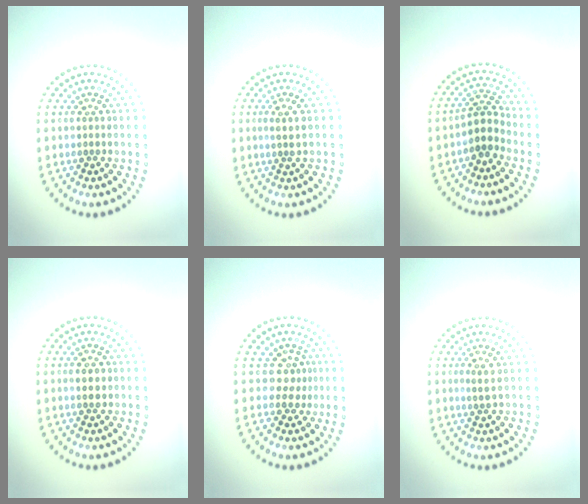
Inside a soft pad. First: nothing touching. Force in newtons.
{"total": 1.5, "press": 1.3, "slide": 0.8}
{"total": 2.7, "press": 2.2, "slide": 1.6}
{"total": 1.5, "press": 1.5, "slide": 0.0}
{"total": 2.2, "press": 1.5, "slide": 1.6}
{"total": 1.0, "press": 0.8, "slide": 0.7}